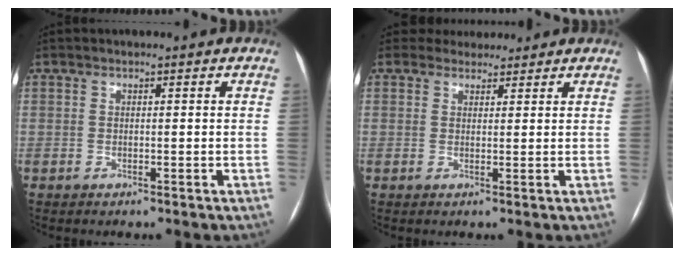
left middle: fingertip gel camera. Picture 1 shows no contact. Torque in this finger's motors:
{"motor_torque": [0.18, -0.25, -0.10, -0.01]}